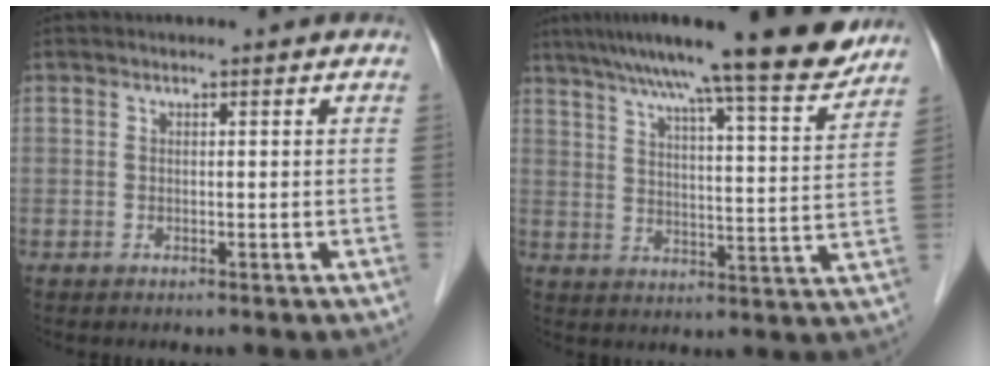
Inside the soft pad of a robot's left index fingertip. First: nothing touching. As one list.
[{"total": 19.8, "force": [16.5, 0.7, 10.9], "torque": [-0.167, 0.005, 0.230]}]